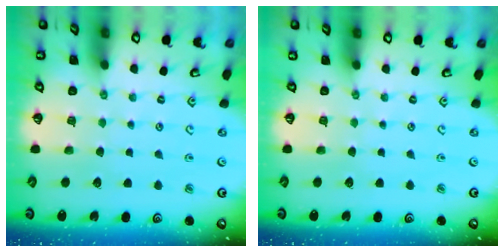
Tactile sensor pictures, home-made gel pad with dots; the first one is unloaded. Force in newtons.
{"total": 0.0}